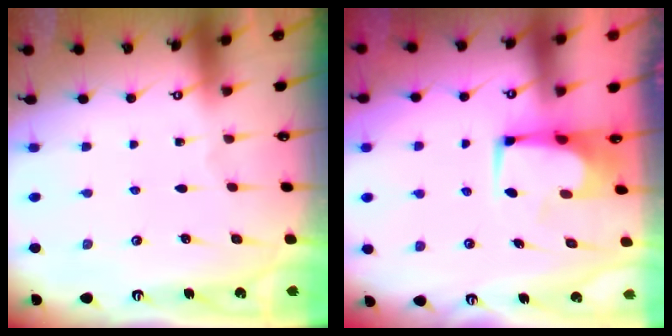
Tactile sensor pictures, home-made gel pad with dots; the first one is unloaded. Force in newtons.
{"total": 1.3, "press": 1.2, "slide": 0.2}